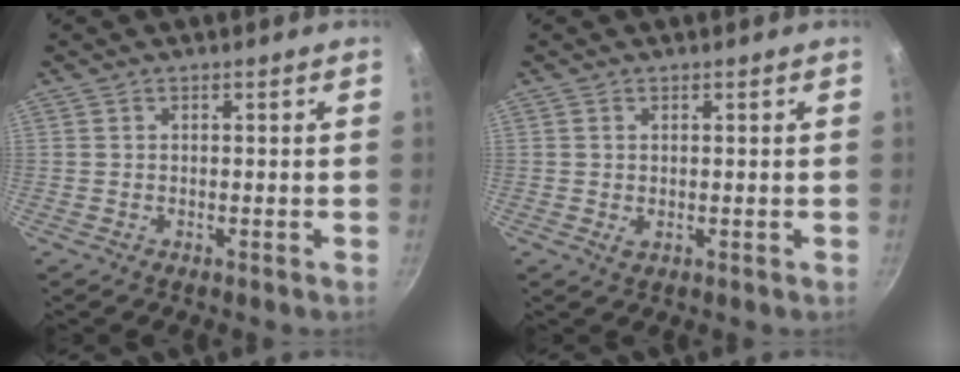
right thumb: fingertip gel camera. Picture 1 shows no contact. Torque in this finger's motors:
{"motor_torque": [-0.31, 0.18, 0.06, 0.33, -0.01]}